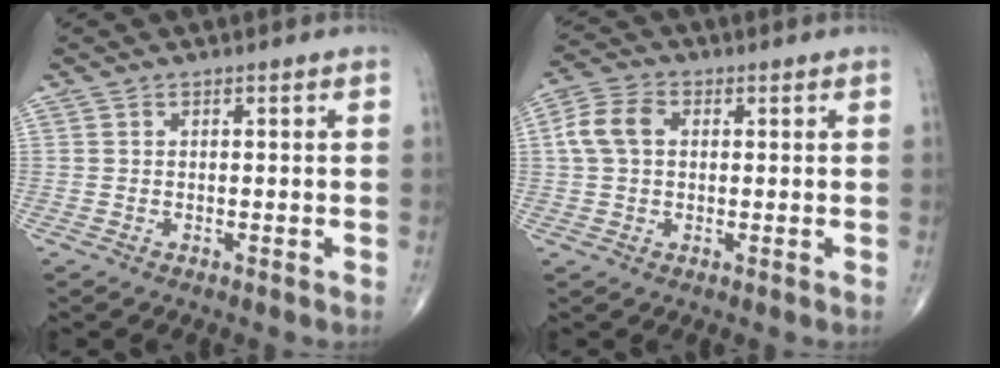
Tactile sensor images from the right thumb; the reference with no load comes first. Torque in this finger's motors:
{"motor_torque": [-0.06, 0.10, 0.49, -0.06, 0.03]}